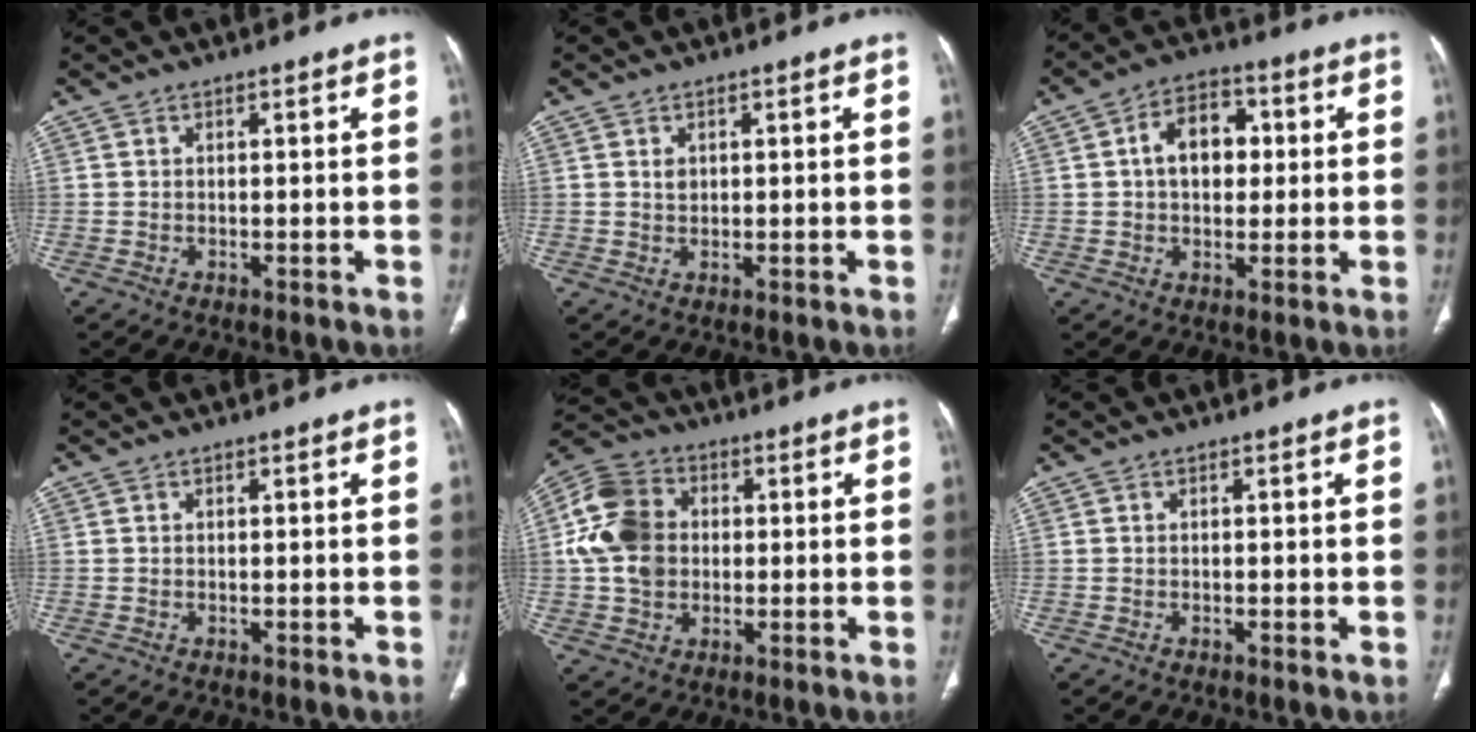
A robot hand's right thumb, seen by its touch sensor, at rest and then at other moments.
{"total": 1.5, "force": [0.6, 1.2, 0.8], "torque": [-0.009, -0.004, 0.014]}
{"total": 9.7, "force": [1.4, 6.7, 6.9], "torque": [-0.083, 0.017, 0.018]}
{"total": 0.0}
{"total": 13.0, "force": [0.6, 10.4, 7.8], "torque": [-0.139, 0.019, 0.005]}
{"total": 0.5, "force": [-0.1, 0.2, 0.5], "torque": [-0.009, -0.002, 0.000]}